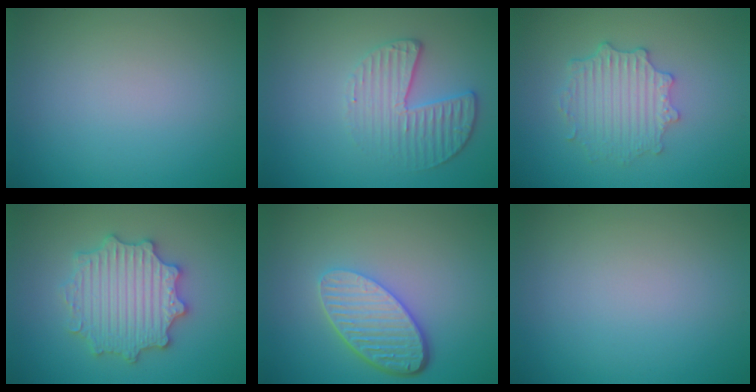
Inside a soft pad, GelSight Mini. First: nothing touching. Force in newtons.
{"total": 3.3, "press": 3.0, "slide": 1.5}
{"total": 4.0, "press": 3.2, "slide": 2.4}
{"total": 5.6, "press": 5.6, "slide": 1.0}
{"total": 5.3, "press": 3.9, "slide": 3.6}
{"total": 0.0}